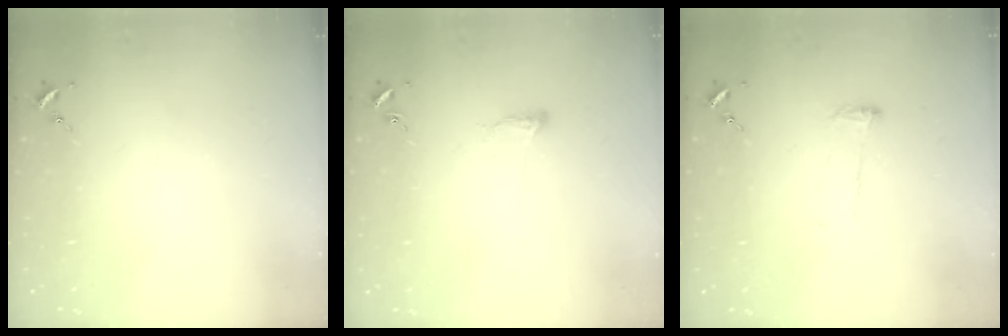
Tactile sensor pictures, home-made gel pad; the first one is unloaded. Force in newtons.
{"total": 4.7, "press": 4.7, "slide": 0.7}
{"total": 6.6, "press": 6.5, "slide": 0.8}